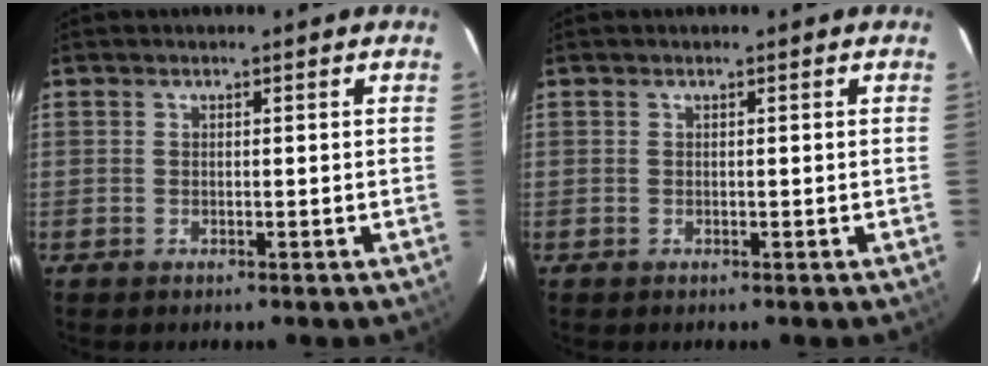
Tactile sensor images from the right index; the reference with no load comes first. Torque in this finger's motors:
{"motor_torque": [0.00, 0.00, 0.03, 0.00]}